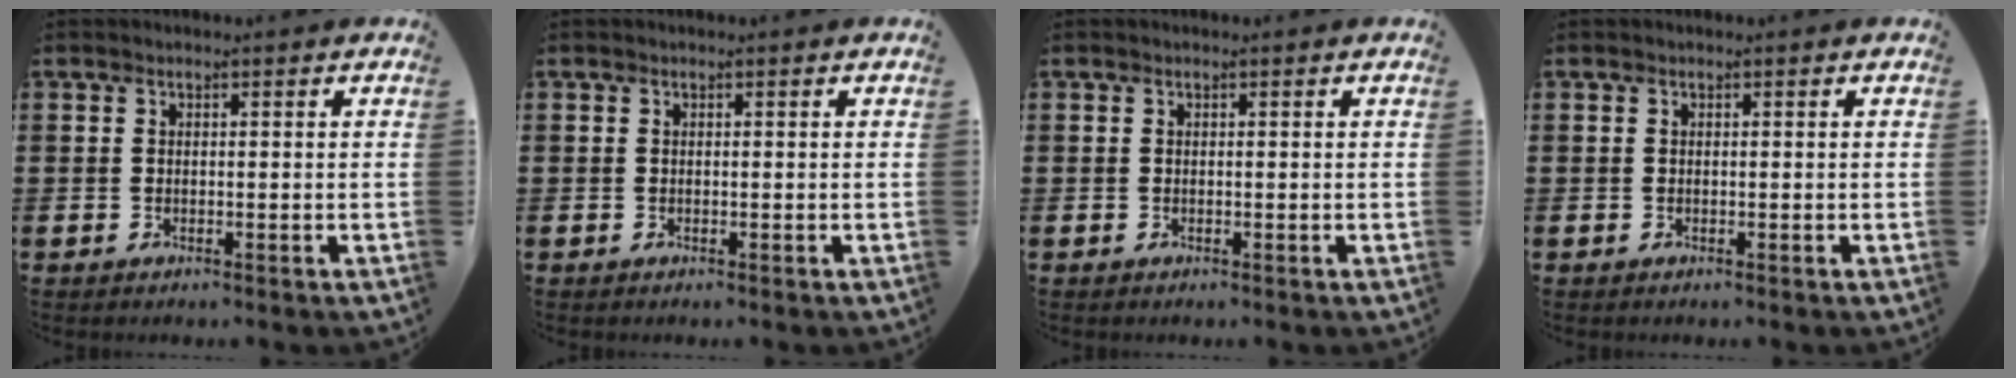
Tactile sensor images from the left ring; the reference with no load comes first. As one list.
[{"total": 0.0}, {"total": 0.0}, {"total": 0.0}]